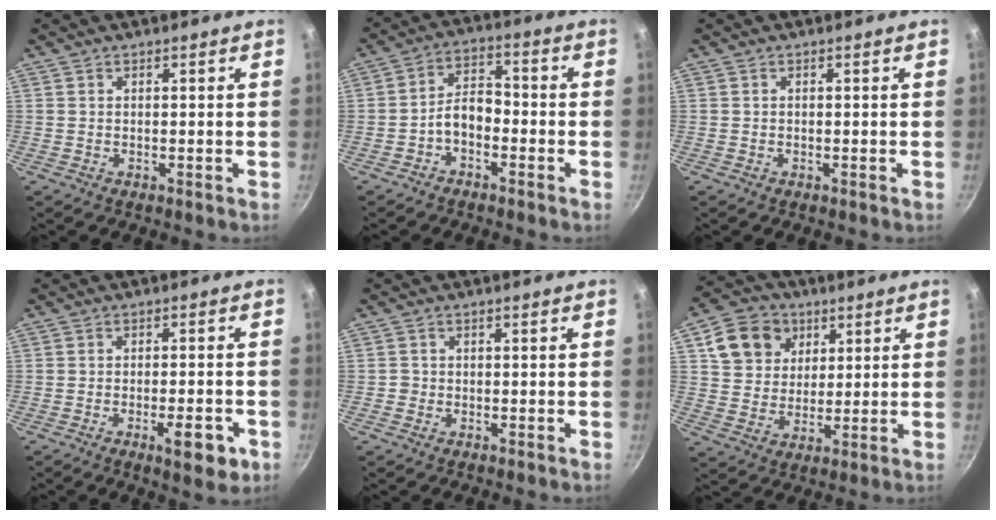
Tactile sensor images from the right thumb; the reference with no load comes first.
{"total": 6.2, "force": [-2.3, 3.9, 4.3], "torque": [-0.062, 0.036, -0.054]}
{"total": 0.0}
{"total": 6.9, "force": [-3.0, 2.1, 5.8], "torque": [-0.076, 0.006, -0.041]}
{"total": 1.1, "force": [-0.3, 1.0, 0.1], "torque": [0.005, 0.005, -0.009]}
{"total": 12.0, "force": [4.6, 10.1, 4.7], "torque": [-0.058, -0.004, 0.082]}